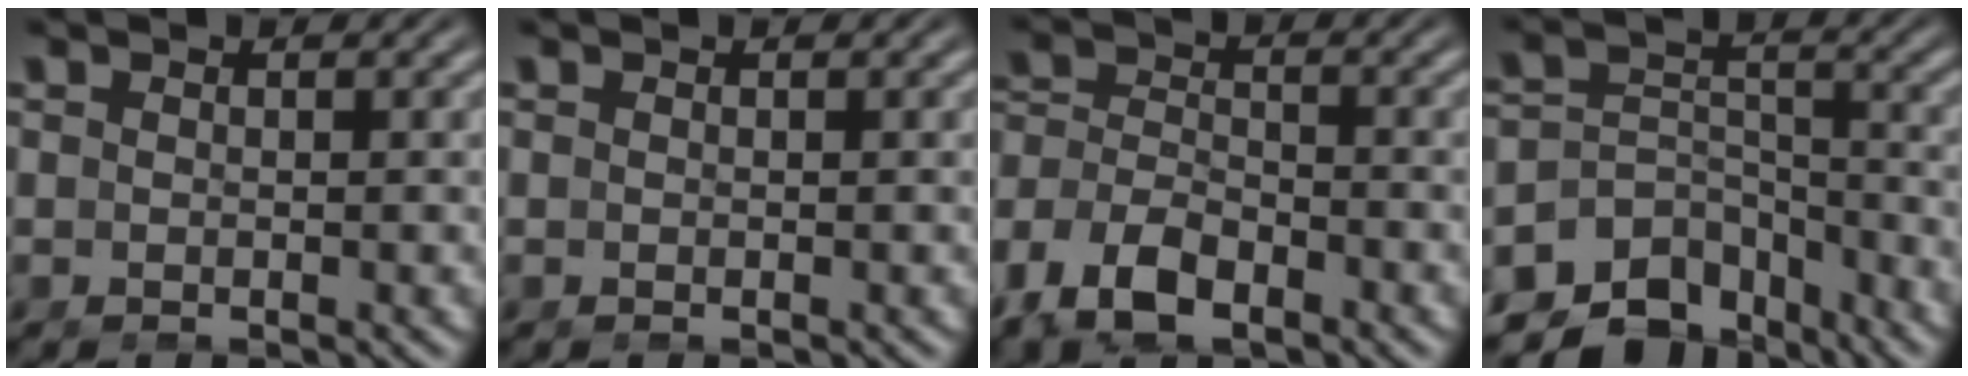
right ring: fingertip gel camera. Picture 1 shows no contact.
{"total": 0.0}
{"total": 7.4, "force": [-3.6, 5.5, 3.4], "torque": [-0.093, -0.037, -0.050]}
{"total": 10.8, "force": [-7.3, 6.9, 4.1], "torque": [-0.082, -0.043, -0.107]}